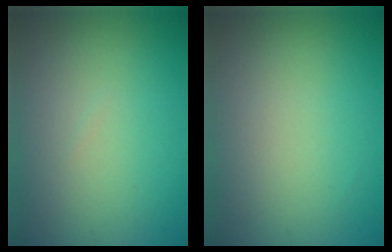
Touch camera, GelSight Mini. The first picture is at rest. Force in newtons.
{"total": 0.0}